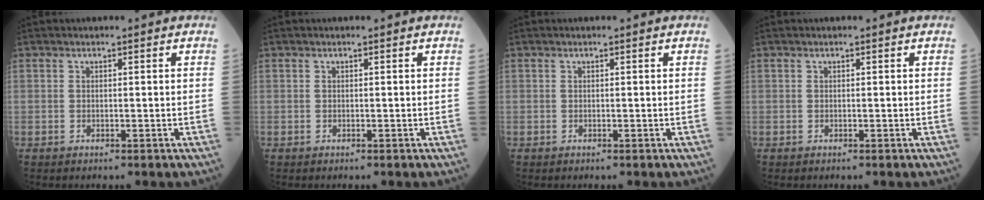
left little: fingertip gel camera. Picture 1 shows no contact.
{"total": 0.0}
{"total": 0.0}
{"total": 0.0}